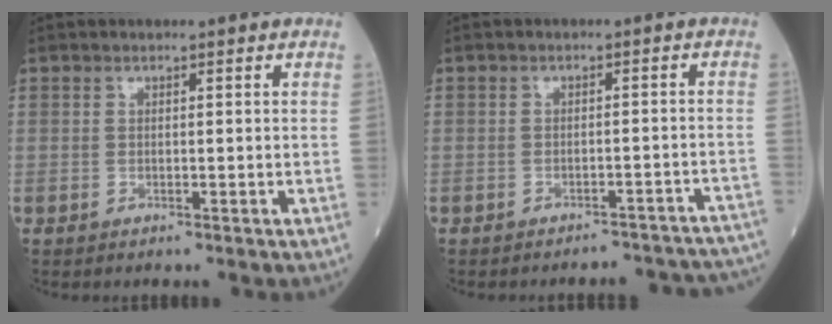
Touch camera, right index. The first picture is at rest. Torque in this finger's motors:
{"motor_torque": [-0.85, -0.68, -0.96, -0.21]}